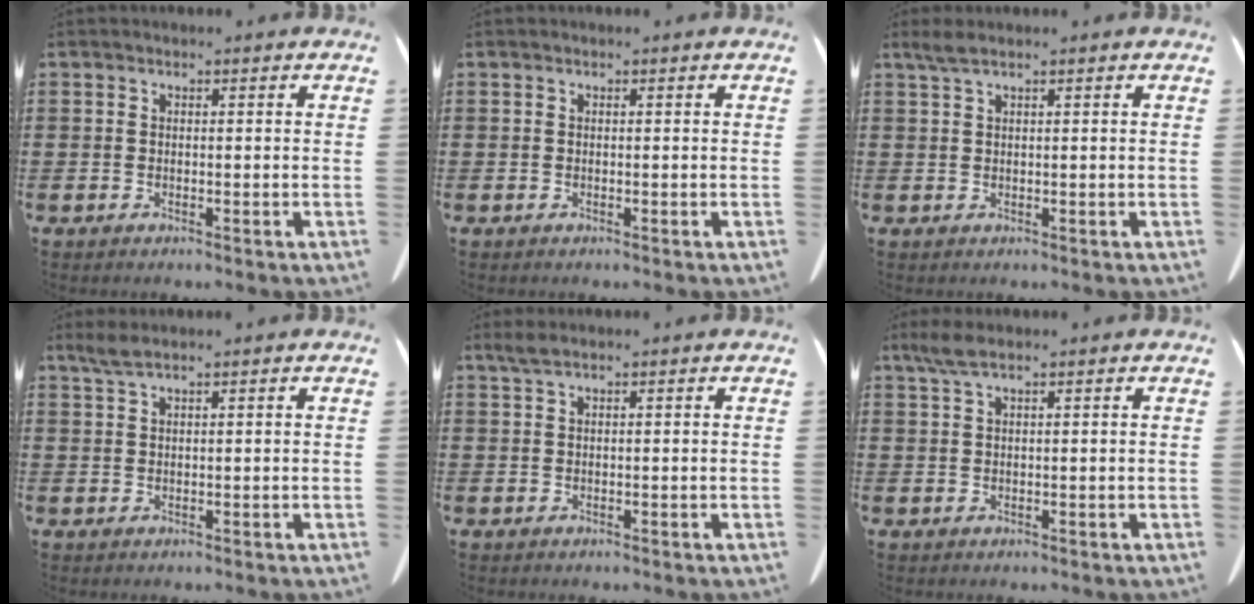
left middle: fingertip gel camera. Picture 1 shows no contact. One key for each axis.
{"total": 0.0}
{"total": 1.7, "fx": 1.1, "fy": 0.1, "fz": 1.3, "tx": -0.027, "ty": -0.002, "tz": 0.021}
{"total": 2.1, "fx": 1.5, "fy": 0.1, "fz": 1.4, "tx": -0.031, "ty": -0.001, "tz": 0.029}
{"total": 1.5, "fx": 0.9, "fy": 0.1, "fz": 1.1, "tx": -0.025, "ty": -0.001, "tz": 0.018}
{"total": 2.8, "fx": 1.8, "fy": 0.5, "fz": 2.2, "tx": -0.047, "ty": 0.000, "tz": 0.034}